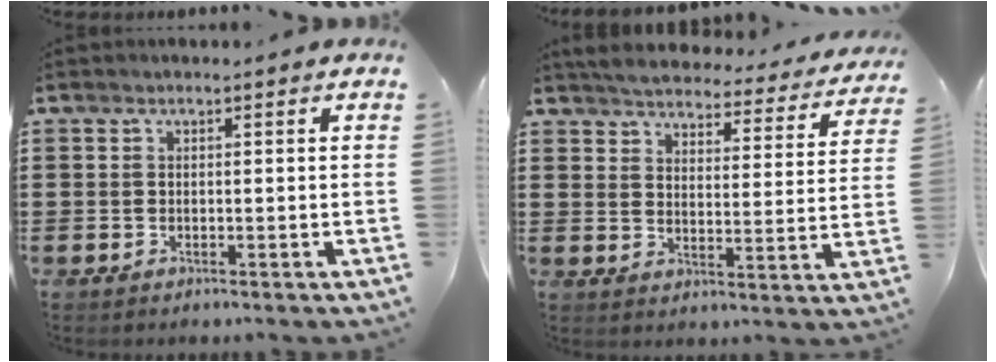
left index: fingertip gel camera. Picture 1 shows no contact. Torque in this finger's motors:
{"motor_torque": [2.14, 0.00, 0.31, 0.03]}